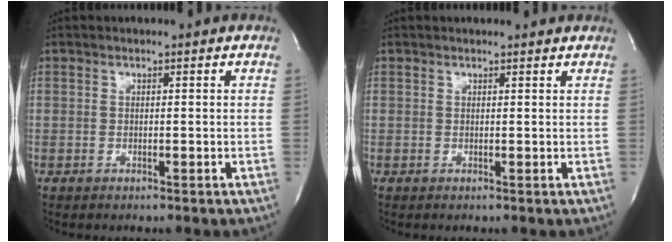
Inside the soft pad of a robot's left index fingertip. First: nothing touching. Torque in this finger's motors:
{"motor_torque": [1.01, -1.11, 0.17, 0.01]}